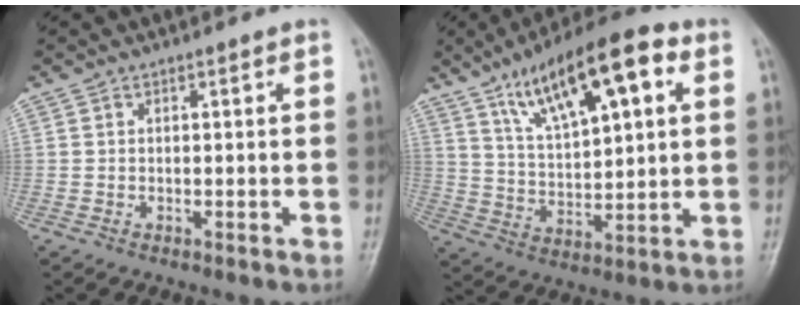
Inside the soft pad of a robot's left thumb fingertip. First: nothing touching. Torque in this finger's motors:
{"motor_torque": [0.66, 0.72, 1.48, -1.29, 0.21]}